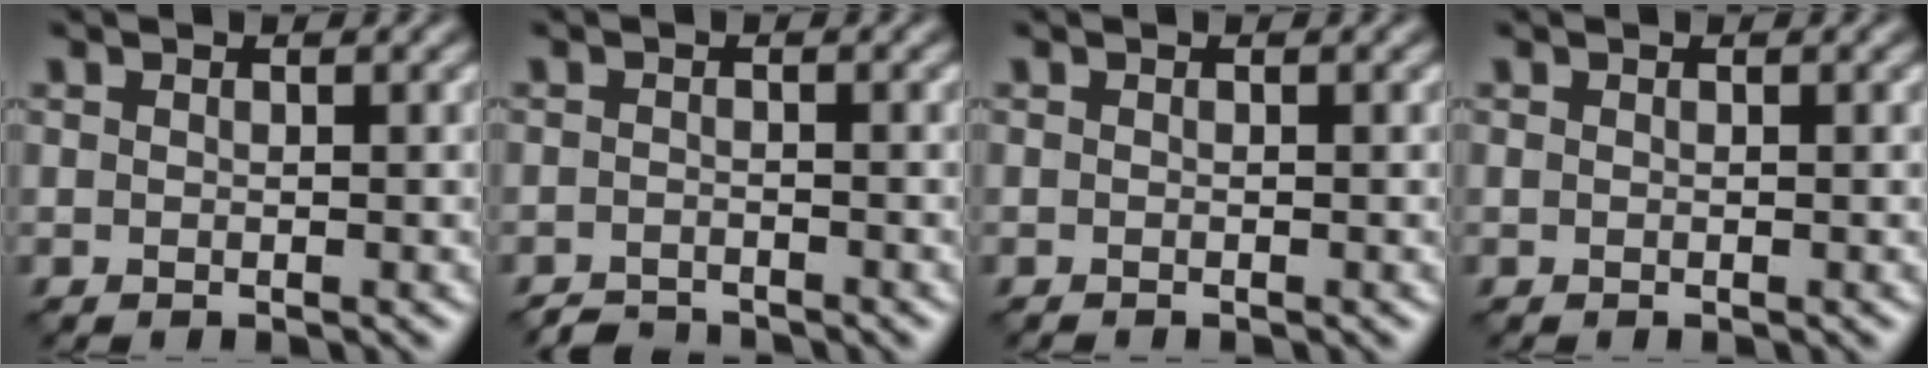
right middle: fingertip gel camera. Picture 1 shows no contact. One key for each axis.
{"total": 1.7, "fx": -1.7, "fy": 0.2, "fz": 0.2, "tx": 0.001, "ty": 0.001, "tz": -0.035}
{"total": 0.0}
{"total": 0.0}